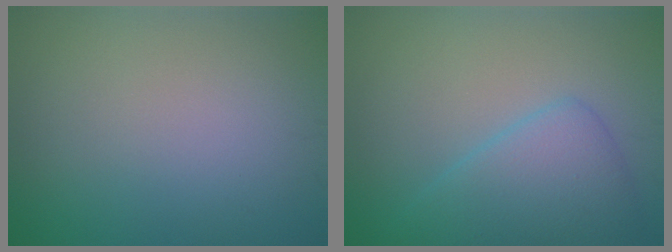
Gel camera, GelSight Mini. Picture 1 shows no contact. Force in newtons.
{"total": 4.7, "press": 4.7, "slide": 0.3}